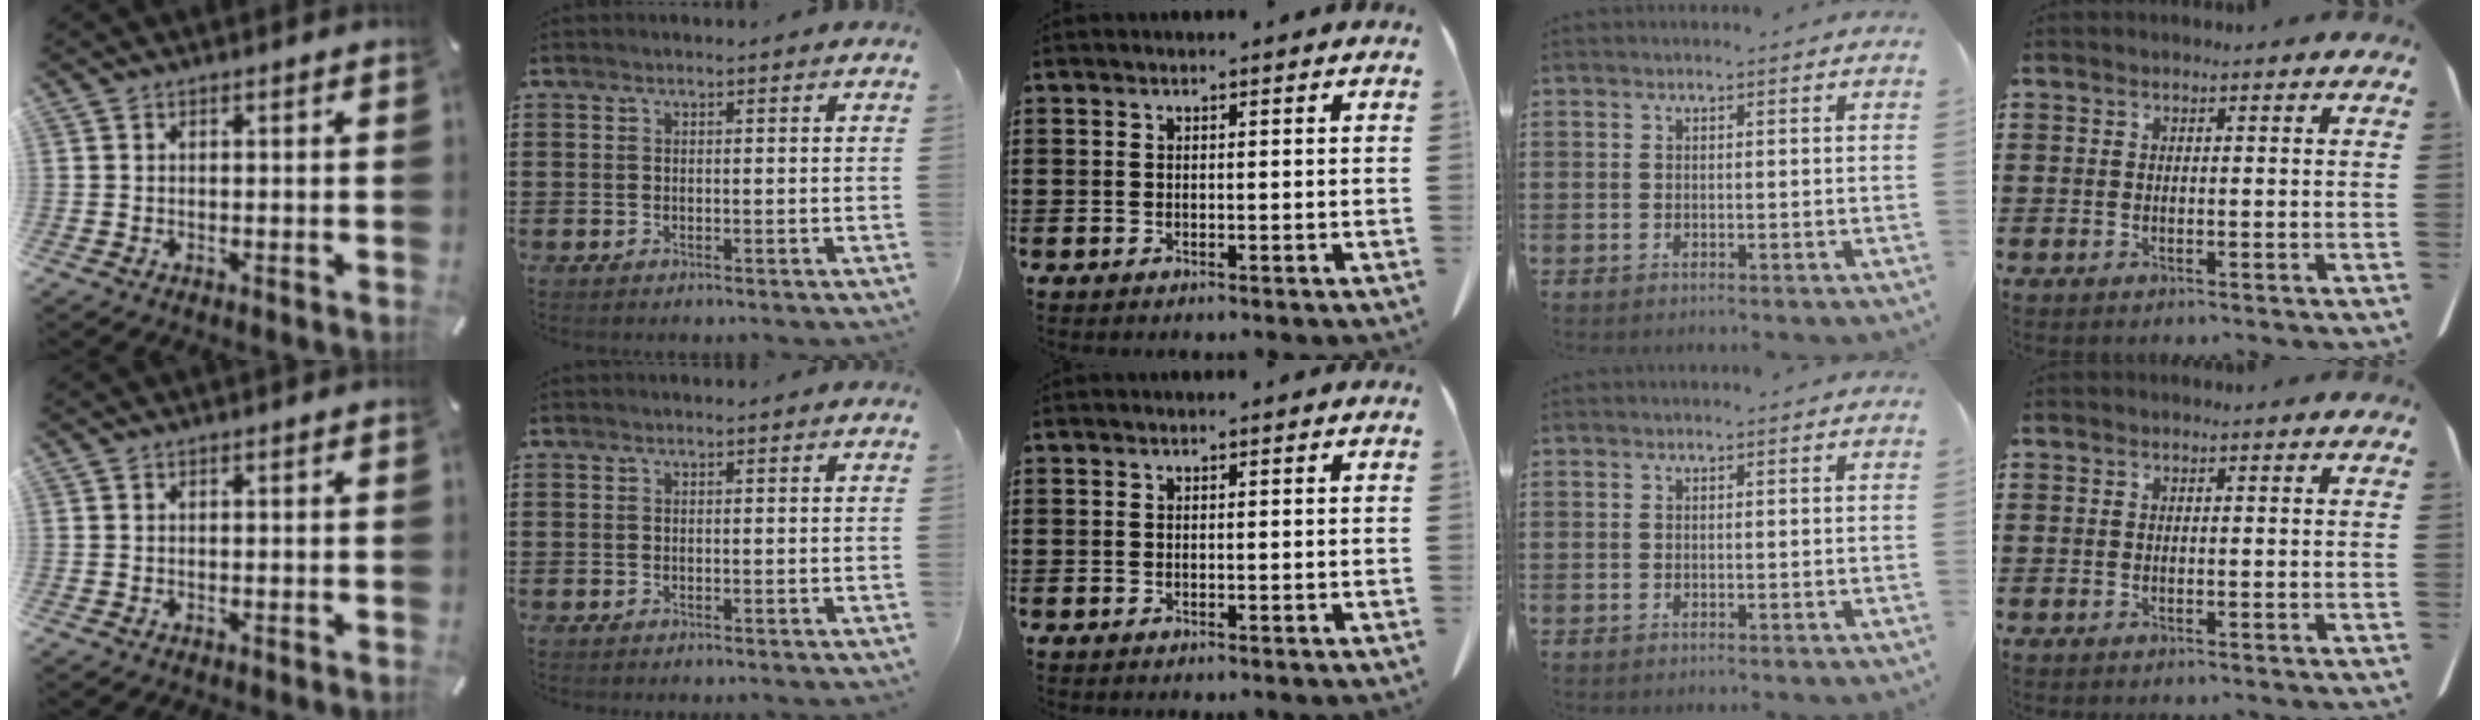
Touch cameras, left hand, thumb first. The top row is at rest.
{}